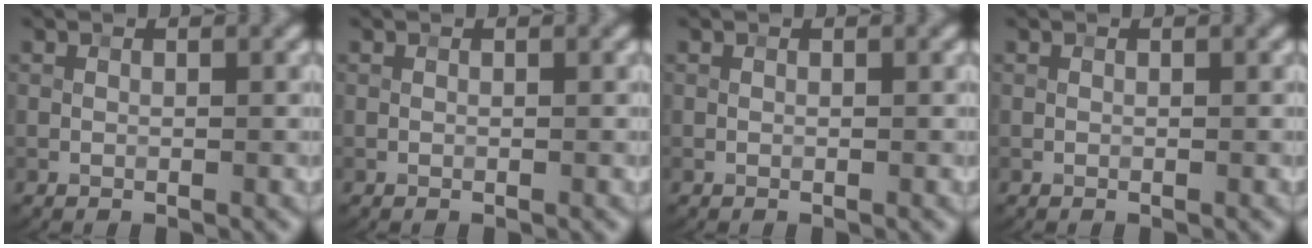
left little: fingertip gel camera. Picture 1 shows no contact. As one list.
[{"total": 0.0}, {"total": 0.0}, {"total": 0.0}]